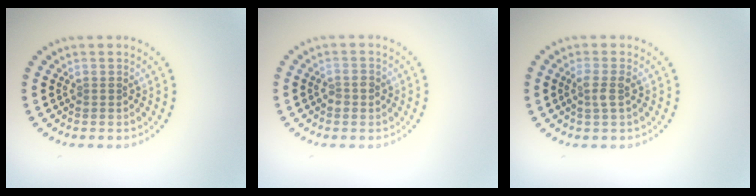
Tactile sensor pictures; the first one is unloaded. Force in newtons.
{"total": 1.3, "press": 1.3, "slide": 0.2}
{"total": 1.7, "press": 1.6, "slide": 0.6}